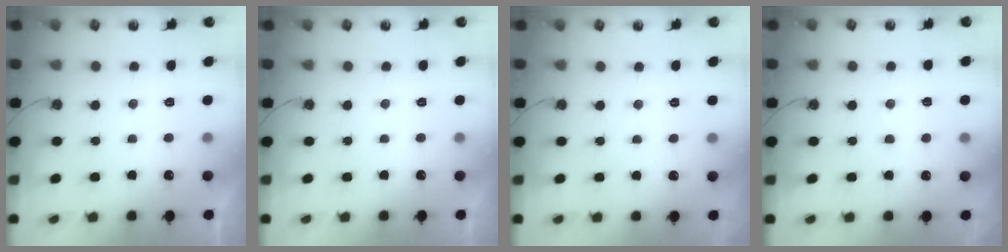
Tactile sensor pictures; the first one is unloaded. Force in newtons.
{"total": 0.0}
{"total": 1.7, "press": 1.6, "slide": 0.3}
{"total": 4.6, "press": 4.5, "slide": 0.5}